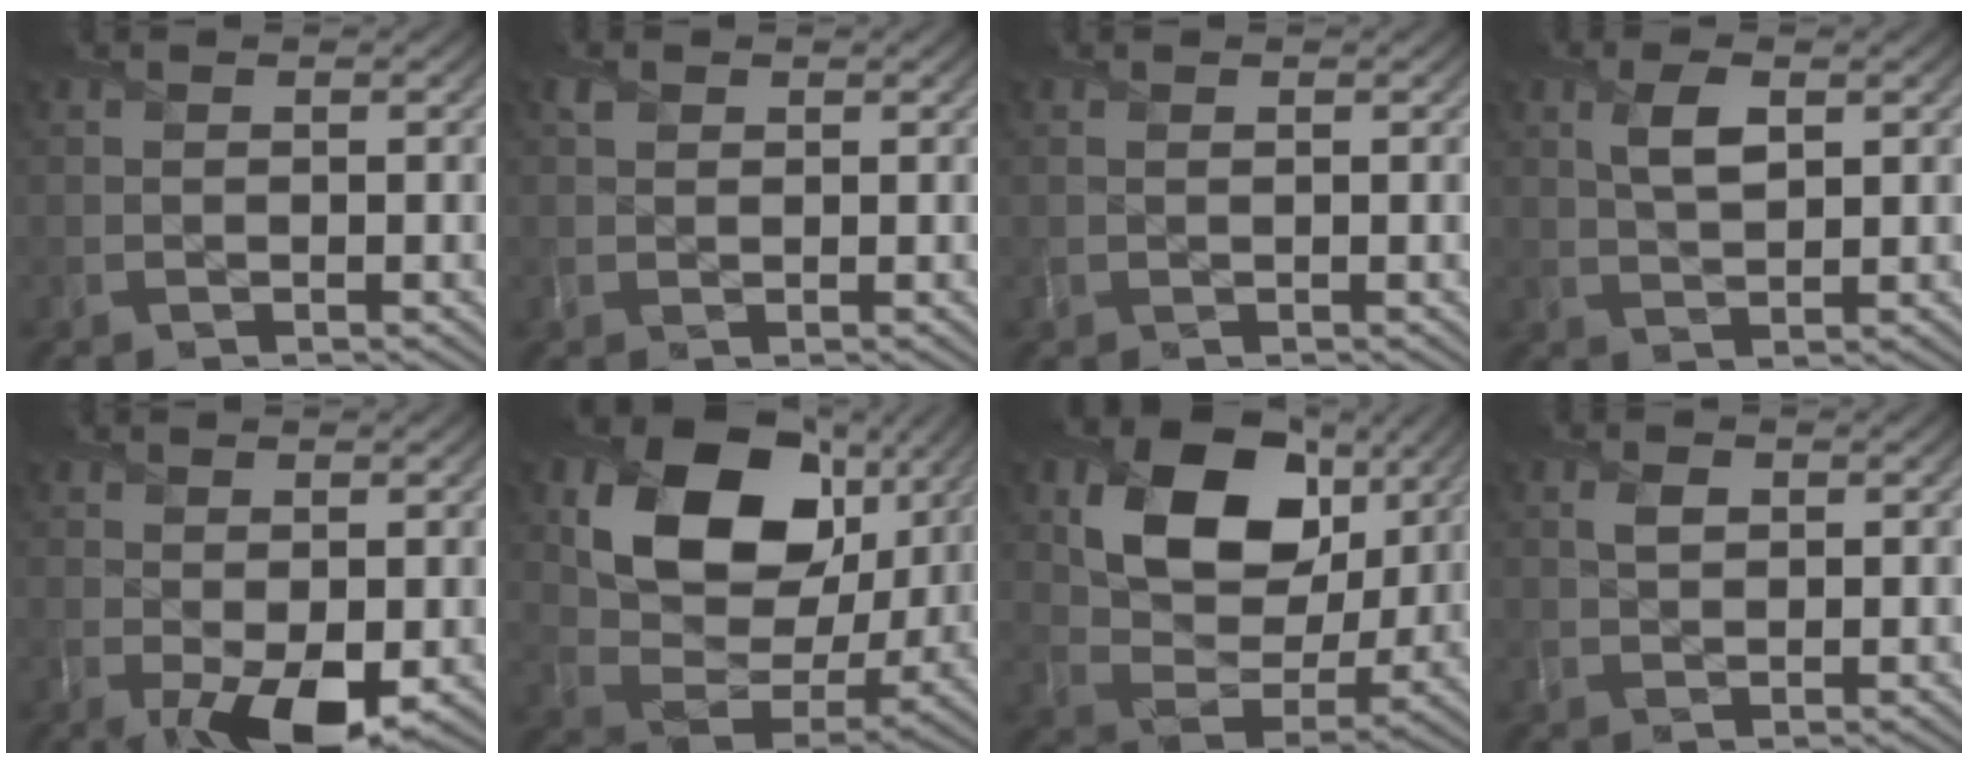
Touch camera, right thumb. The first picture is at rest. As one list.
[{"total": 1.1, "force": [0.6, 0.9, 0.2], "torque": [-0.003, -0.001, 0.012]}, {"total": 0.0}, {"total": 3.4, "force": [1.3, 1.5, 2.8], "torque": [-0.062, 0.001, 0.028]}, {"total": 4.5, "force": [-1.3, 2.2, 3.8], "torque": [-0.067, -0.018, -0.015]}, {"total": 15.6, "force": [6.5, 11.0, 8.9], "torque": [-0.171, -0.005, 0.118]}, {"total": 13.6, "force": [5.5, 9.7, 7.8], "torque": [-0.145, -0.008, 0.099]}, {"total": 1.4, "force": [0.5, 1.1, 0.7], "torque": [-0.016, -0.003, 0.010]}]